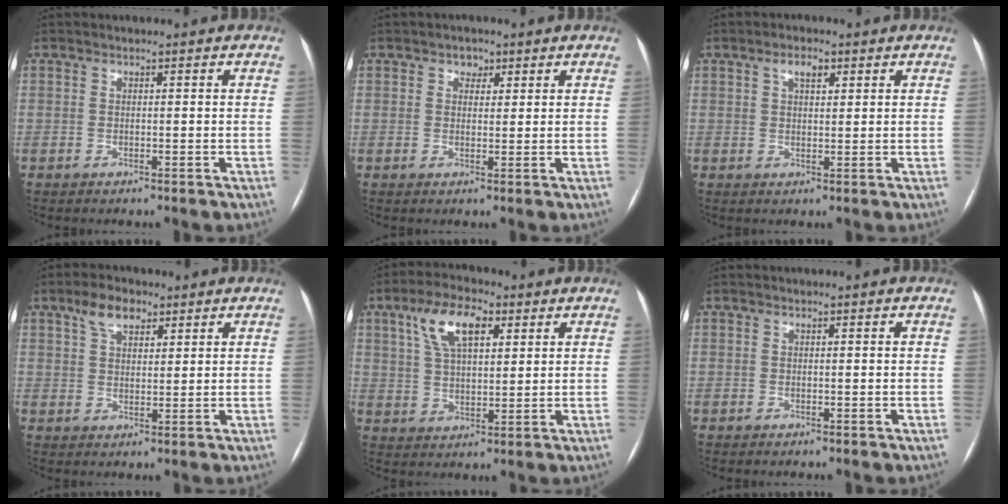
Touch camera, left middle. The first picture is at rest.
{"total": 2.2, "force": [1.2, 1.6, 0.8], "torque": [-0.010, 0.004, 0.015]}
{"total": 2.9, "force": [1.5, 1.3, 2.1], "torque": [-0.037, 0.006, 0.026]}
{"total": 5.2, "force": [3.2, 2.6, 3.1], "torque": [-0.061, 0.016, 0.061]}
{"total": 9.5, "force": [4.4, 4.0, 7.4], "torque": [-0.146, 0.022, 0.083]}
{"total": 0.0}